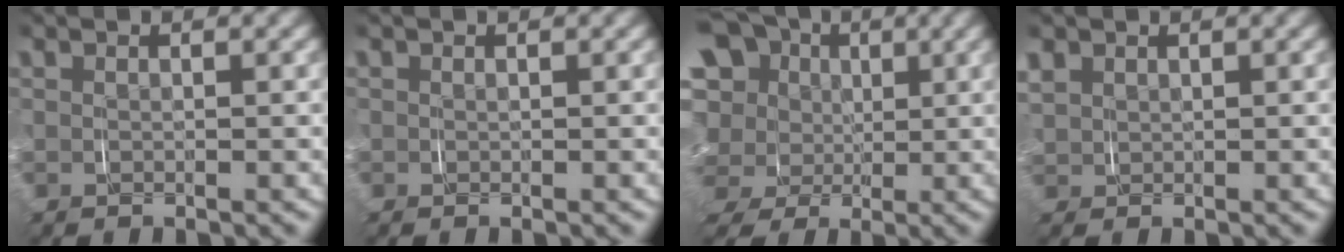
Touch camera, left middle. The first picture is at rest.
{"total": 0.0}
{"total": 13.3, "force": [2.5, 11.0, 7.2], "torque": [-0.153, -0.007, 0.026]}
{"total": 1.9, "force": [0.9, 1.6, 0.5], "torque": [-0.023, 0.001, 0.024]}